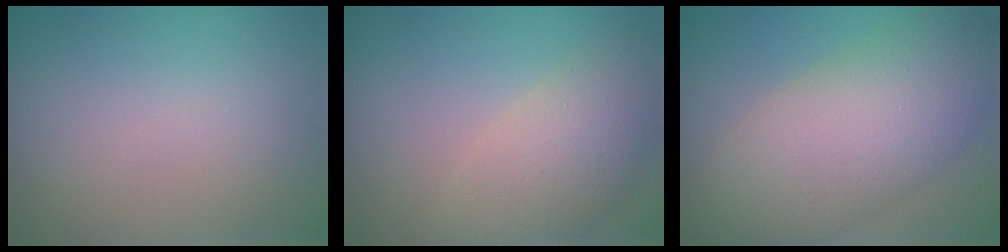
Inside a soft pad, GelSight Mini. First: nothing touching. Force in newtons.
{"total": 5.3, "press": 5.3, "slide": 0.5}
{"total": 9.4, "press": 9.4, "slide": 0.4}